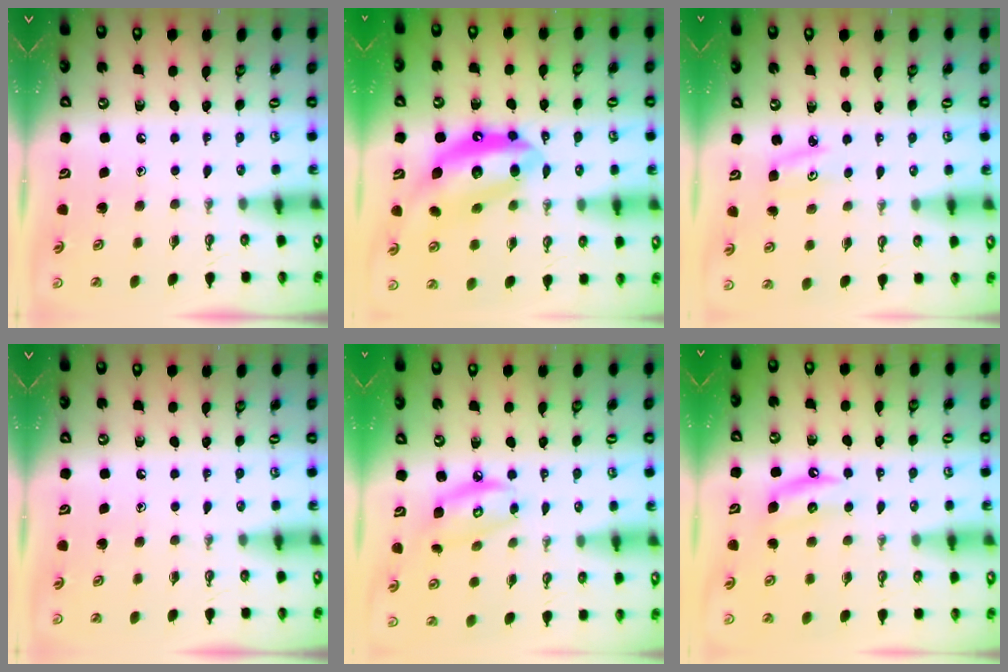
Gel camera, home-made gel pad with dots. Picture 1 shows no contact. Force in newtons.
{"total": 14.8, "press": 14.7, "slide": 1.4}
{"total": 4.1, "press": 4.1, "slide": 0.5}
{"total": 0.0}
{"total": 7.8, "press": 7.8, "slide": 0.7}
{"total": 5.0, "press": 5.0, "slide": 0.5}